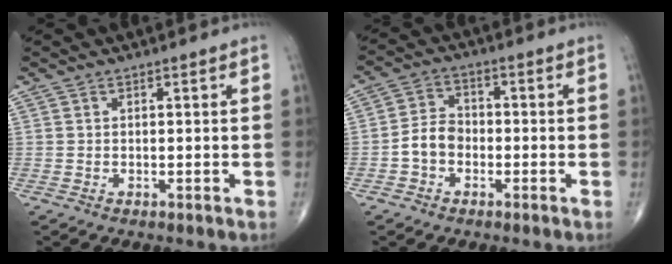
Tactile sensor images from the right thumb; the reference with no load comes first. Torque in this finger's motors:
{"motor_torque": [0.17, 0.04, 0.50, -0.15, 0.11]}